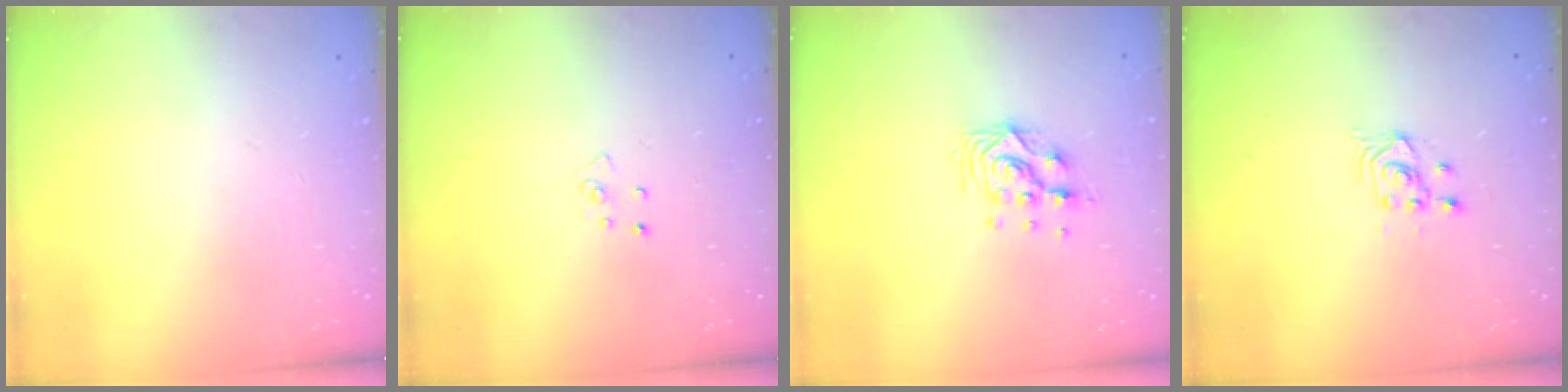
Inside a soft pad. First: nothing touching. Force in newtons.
{"total": 3.1, "press": 3.1, "slide": 0.2}
{"total": 9.2, "press": 9.2, "slide": 0.7}
{"total": 2.7, "press": 2.7, "slide": 0.3}